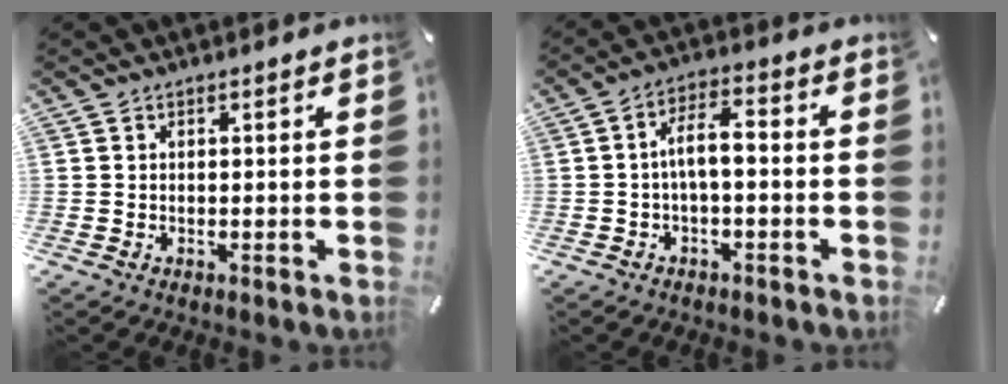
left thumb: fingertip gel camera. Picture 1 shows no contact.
{"total": 6.1, "force": [-0.9, 2.6, 5.5], "torque": [-0.104, 0.017, -0.019]}